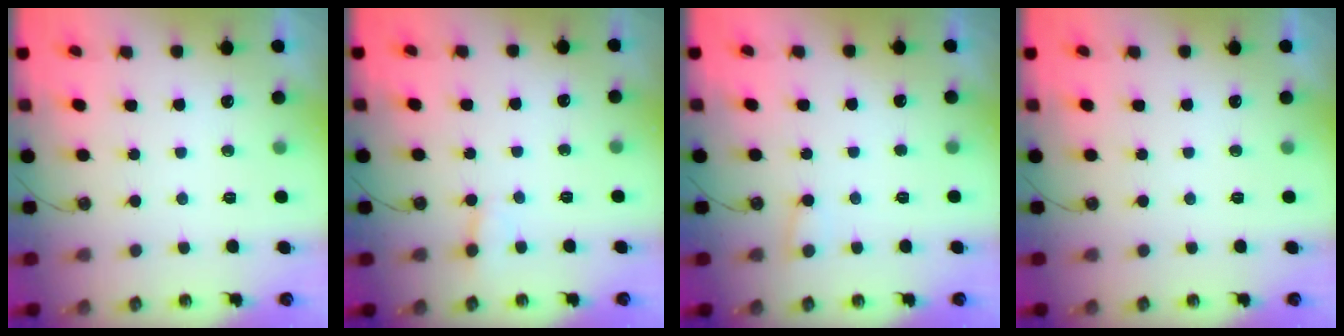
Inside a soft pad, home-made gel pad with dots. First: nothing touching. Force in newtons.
{"total": 3.7, "press": 3.6, "slide": 0.5}
{"total": 4.3, "press": 4.3, "slide": 0.4}
{"total": 0.0}